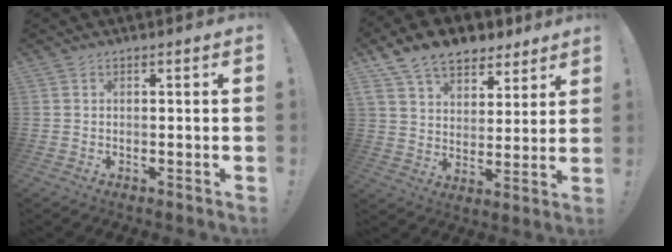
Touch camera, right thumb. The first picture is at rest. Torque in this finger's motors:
{"motor_torque": [0.11, 0.72, 0.44, 0.43, 0.12]}